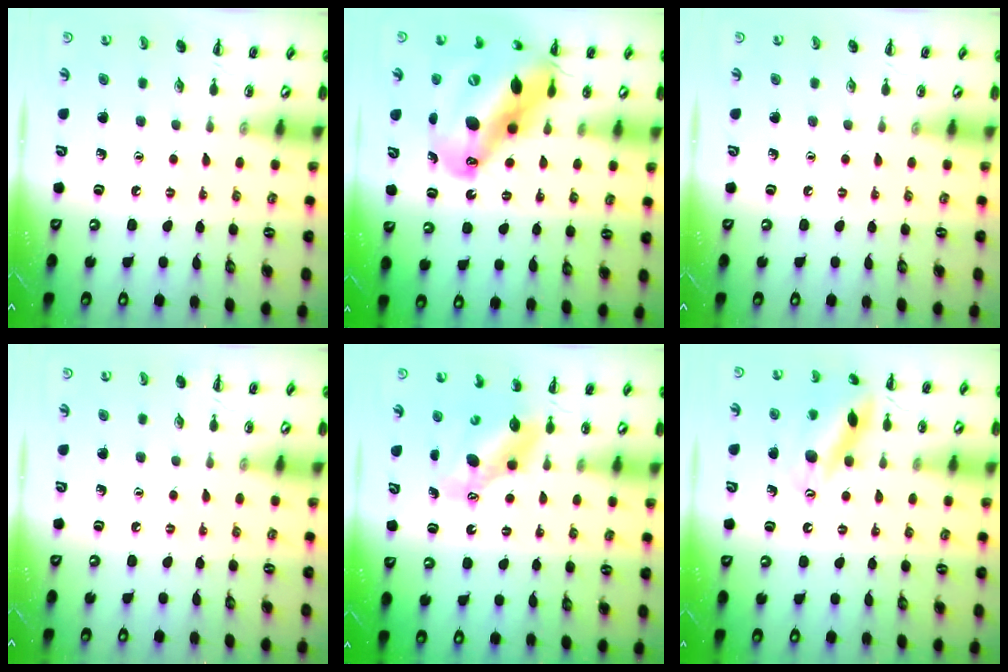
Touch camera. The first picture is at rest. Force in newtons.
{"total": 22.3, "press": 21.4, "slide": 6.3}
{"total": 0.0}
{"total": 0.0}
{"total": 6.7, "press": 6.6, "slide": 1.1}
{"total": 14.7, "press": 14.6, "slide": 1.4}